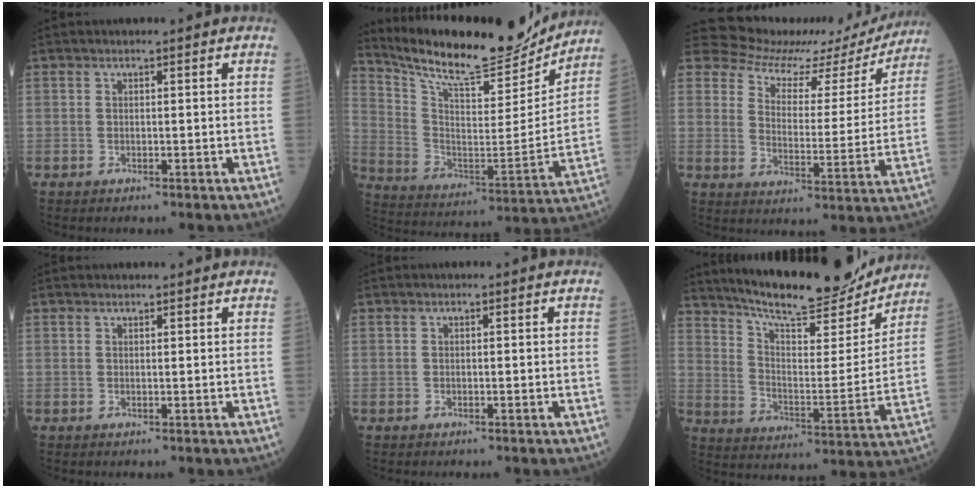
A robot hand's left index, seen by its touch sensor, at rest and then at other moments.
{"total": 20.8, "force": [19.2, 3.4, 7.2], "torque": [-0.140, -0.038, 0.295]}
{"total": 16.0, "force": [15.5, 3.2, 1.7], "torque": [-0.022, -0.042, 0.194]}
{"total": 1.2, "force": [1.2, 0.2, 0.2], "torque": [-0.007, 0.008, 0.016]}
{"total": 0.0}
{"total": 20.8, "force": [19.1, 3.0, 7.8], "torque": [-0.126, -0.028, 0.275]}